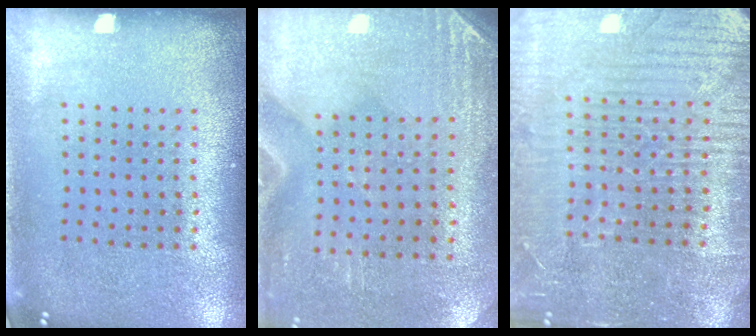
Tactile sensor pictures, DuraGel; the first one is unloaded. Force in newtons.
{"total": 2.9, "press": 2.5, "slide": 1.4}
{"total": 4.4, "press": 4.1, "slide": 1.5}